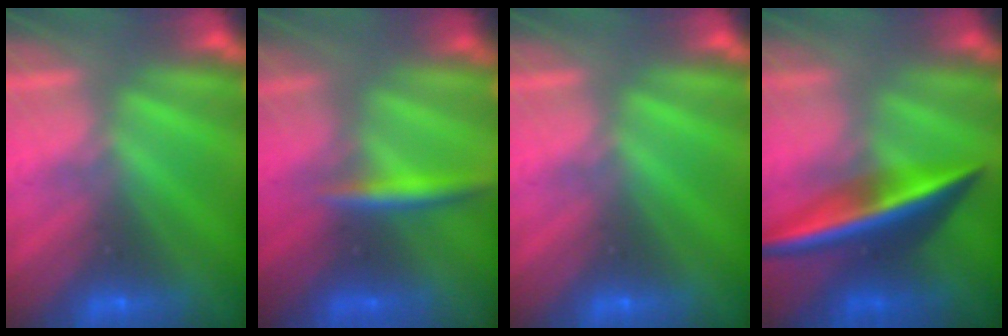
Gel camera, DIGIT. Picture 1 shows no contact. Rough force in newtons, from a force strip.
{"total": 2.8}
{"total": 0.0}
{"total": 2.5}